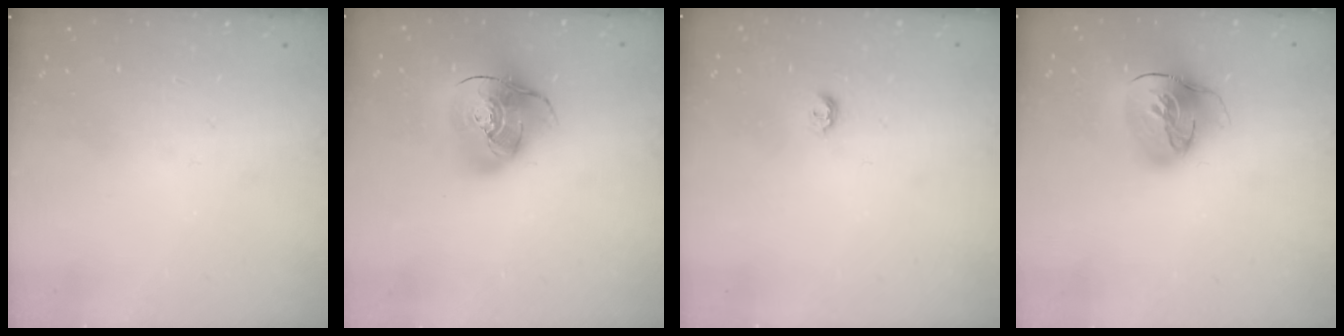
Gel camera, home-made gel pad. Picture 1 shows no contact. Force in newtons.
{"total": 16.8, "press": 16.6, "slide": 2.5}
{"total": 4.3, "press": 4.2, "slide": 0.5}
{"total": 17.2, "press": 17.1, "slide": 2.0}